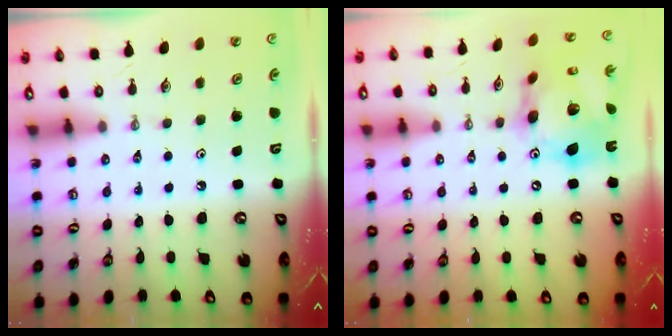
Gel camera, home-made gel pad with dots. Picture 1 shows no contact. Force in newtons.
{"total": 18.8, "press": 18.6, "slide": 2.1}